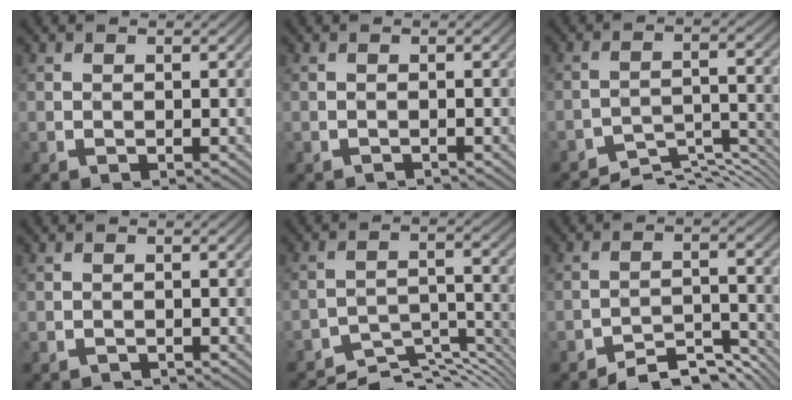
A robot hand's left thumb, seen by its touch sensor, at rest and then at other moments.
{"total": 0.6, "force": [-0.6, 0.0, 0.0], "torque": [0.002, -0.001, -0.014]}
{"total": 8.8, "force": [-8.1, 1.8, 2.9], "torque": [-0.044, 0.006, -0.123]}
{"total": 0.9, "force": [-0.9, 0.1, 0.0], "torque": [0.001, -0.002, -0.020]}
{"total": 10.4, "force": [-9.6, 2.2, 3.4], "torque": [-0.053, 0.012, -0.144]}
{"total": 6.3, "force": [-5.6, 1.4, 2.5], "torque": [-0.040, 0.002, -0.094]}